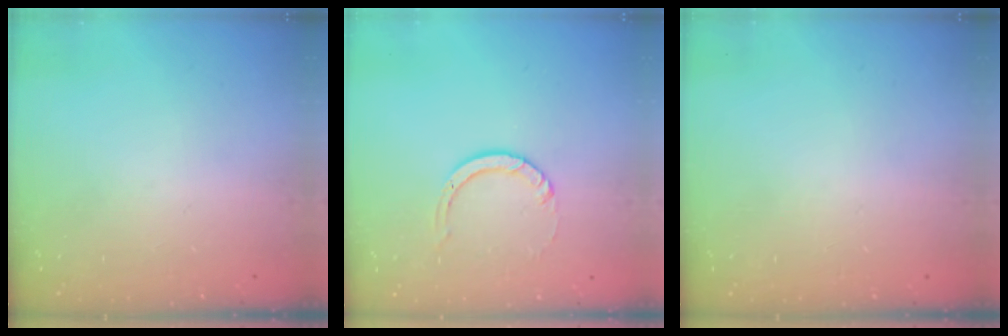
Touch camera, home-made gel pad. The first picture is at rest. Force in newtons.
{"total": 3.9, "press": 3.9, "slide": 0.4}
{"total": 2.6, "press": 2.6, "slide": 0.2}